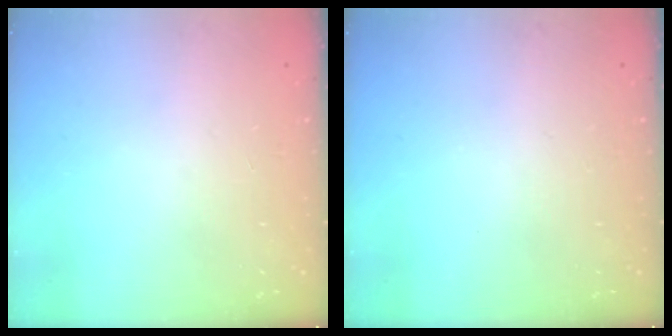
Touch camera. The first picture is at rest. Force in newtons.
{"total": 0.0}